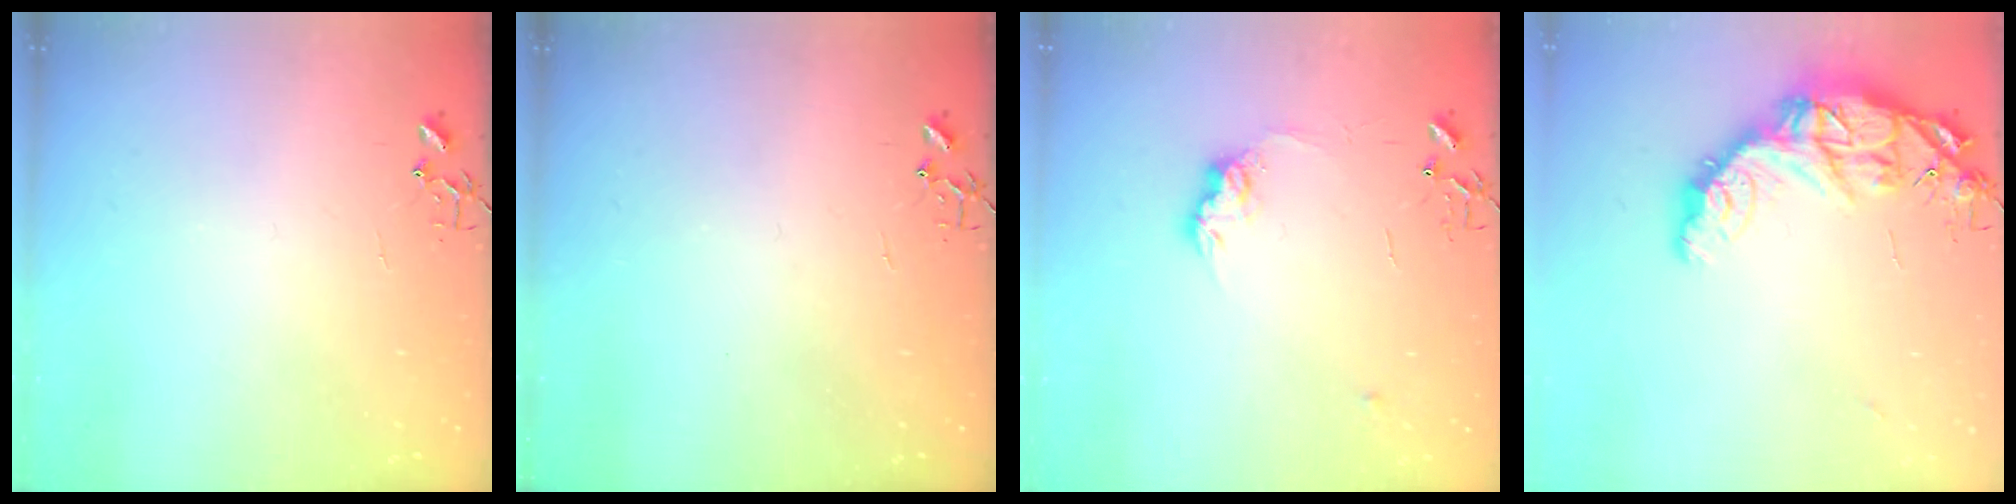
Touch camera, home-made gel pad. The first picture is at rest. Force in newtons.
{"total": 0.0}
{"total": 9.4, "press": 9.3, "slide": 0.5}
{"total": 15.2, "press": 15.2, "slide": 1.2}